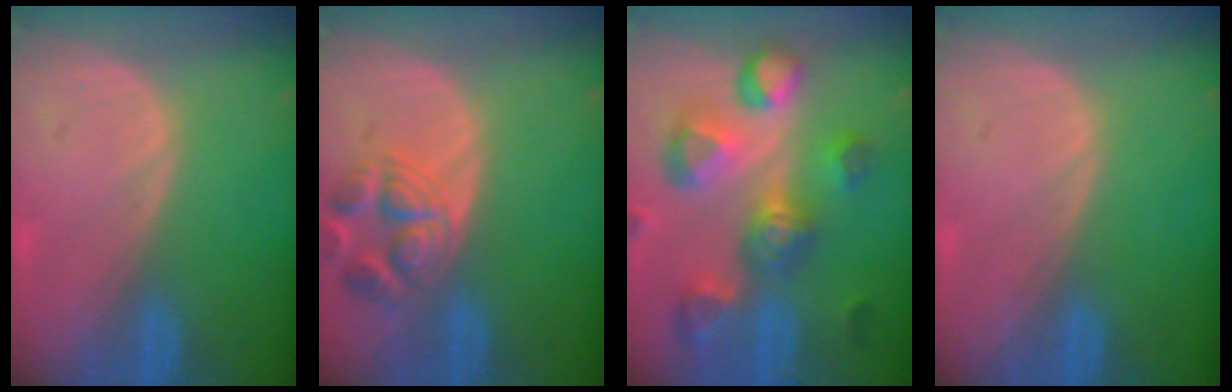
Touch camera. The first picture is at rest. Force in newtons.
{"total": 6.5, "press": 6.2, "slide": 2.1}
{"total": 11.2, "press": 10.0, "slide": 5.0}
{"total": 0.0}